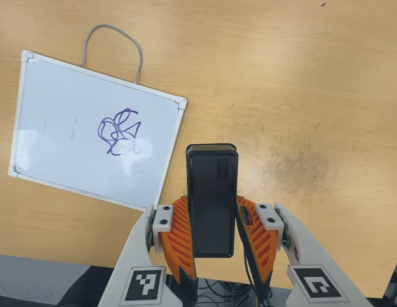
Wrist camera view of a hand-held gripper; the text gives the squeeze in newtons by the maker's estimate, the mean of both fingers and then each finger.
{"total": 4.0, "left": 2.6, "right": 5.3}